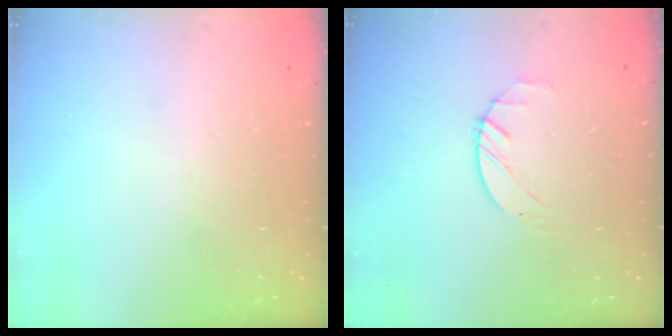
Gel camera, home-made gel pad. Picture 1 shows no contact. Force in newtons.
{"total": 1.4, "press": 1.3, "slide": 0.2}